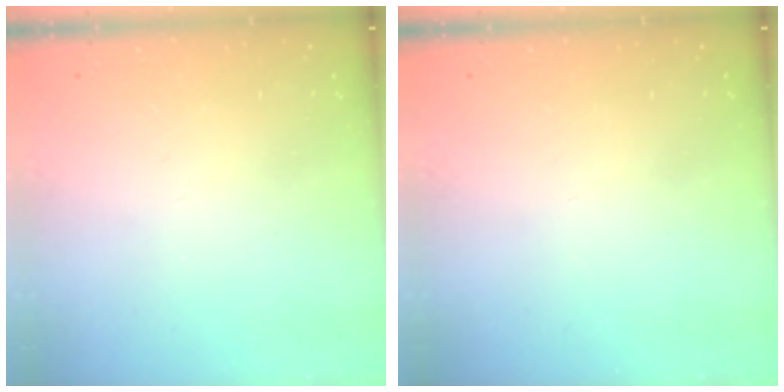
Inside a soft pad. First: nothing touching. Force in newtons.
{"total": 0.0}